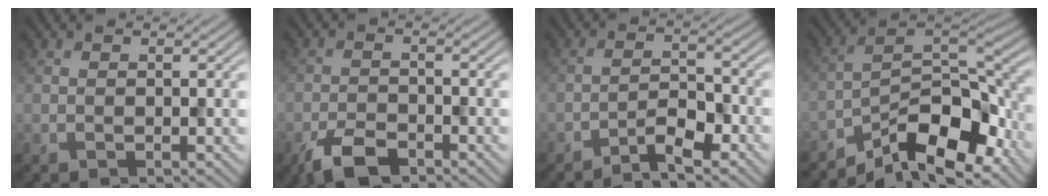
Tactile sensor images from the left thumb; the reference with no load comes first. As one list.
[{"total": 5.0, "force": [-3.5, 2.2, 2.9], "torque": [-0.052, -0.003, -0.071]}, {"total": 4.5, "force": [-3.4, 1.0, 2.7], "torque": [-0.046, 0.009, -0.069]}, {"total": 11.4, "force": [-8.1, 4.1, 7.0], "torque": [-0.103, 0.002, -0.157]}]